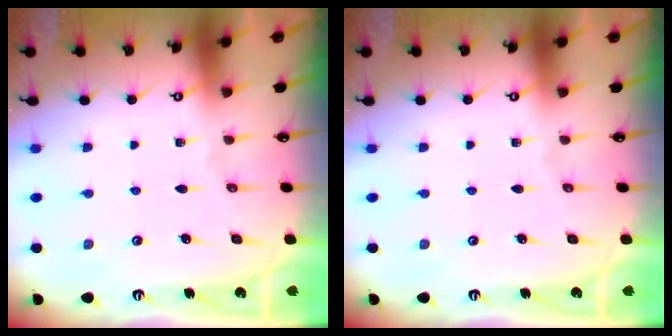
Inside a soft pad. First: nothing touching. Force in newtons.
{"total": 0.0}